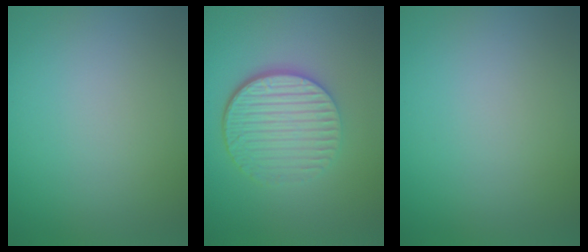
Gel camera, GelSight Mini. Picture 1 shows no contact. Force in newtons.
{"total": 5.3, "press": 3.8, "slide": 3.6}
{"total": 0.0}